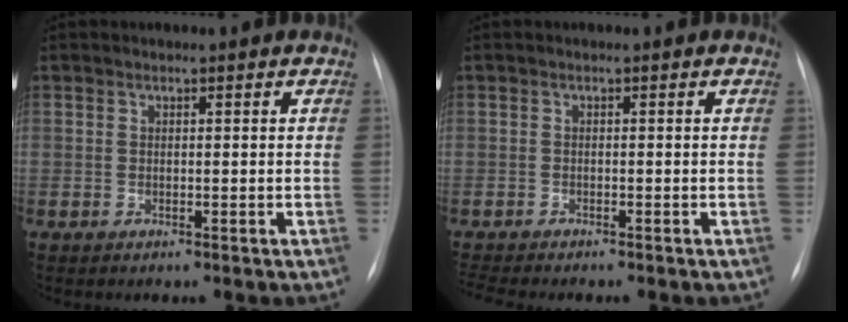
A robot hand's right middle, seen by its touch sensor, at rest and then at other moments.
{"total": 3.9, "force": [-3.6, 0.1, 1.5], "torque": [-0.028, -0.010, -0.054]}